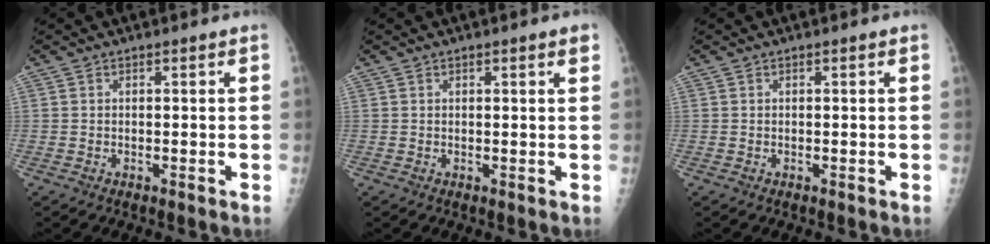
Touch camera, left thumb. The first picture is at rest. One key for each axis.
{"total": 1.8, "fx": 1.0, "fy": 0.3, "fz": 1.4, "tx": -0.020, "ty": -0.002, "tz": 0.011}
{"total": 0.0}